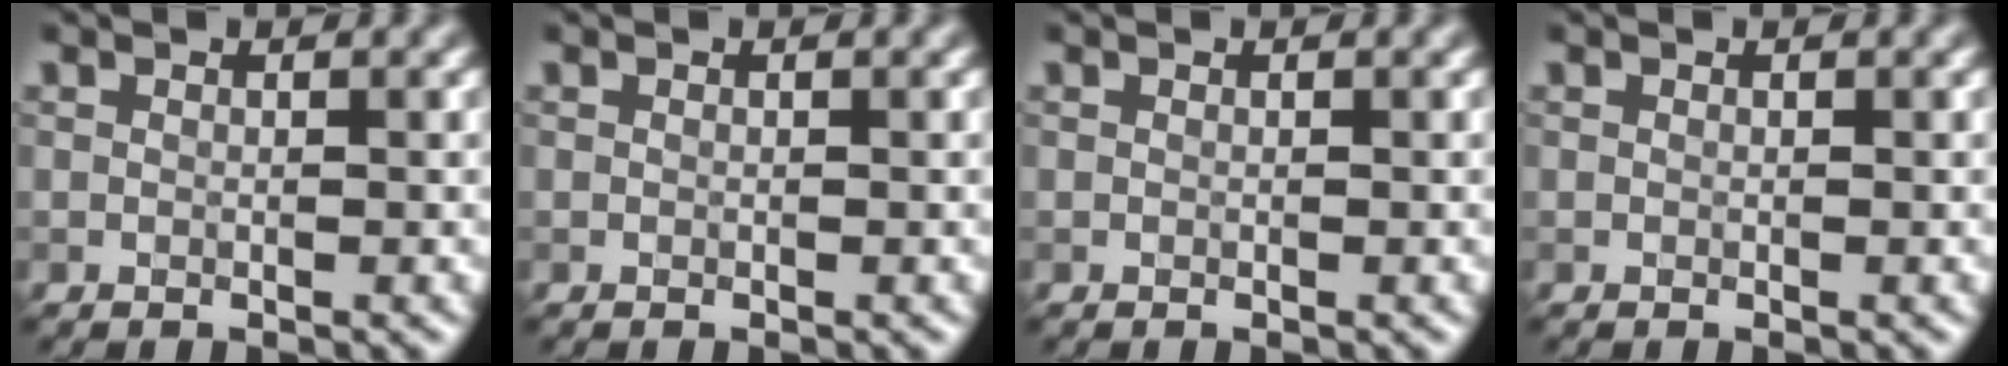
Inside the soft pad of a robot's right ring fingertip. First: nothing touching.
{"total": 0.0}
{"total": 0.0}
{"total": 0.0}